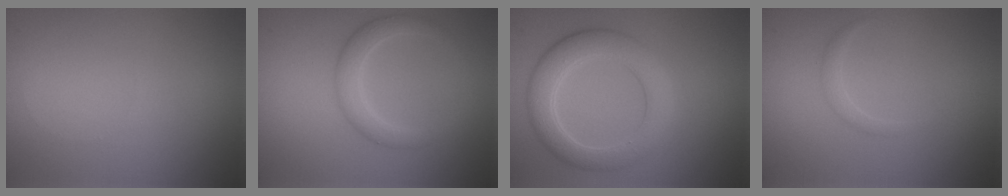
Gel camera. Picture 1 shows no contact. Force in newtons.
{"total": 2.5, "press": 2.5, "slide": 0.1}
{"total": 4.8, "press": 4.7, "slide": 0.3}
{"total": 0.9, "press": 0.9, "slide": 0.0}